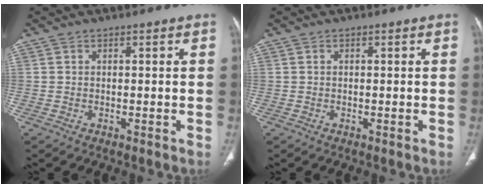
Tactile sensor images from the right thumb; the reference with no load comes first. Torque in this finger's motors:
{"motor_torque": [0.03, -0.32, -0.20, 0.21, -0.05]}